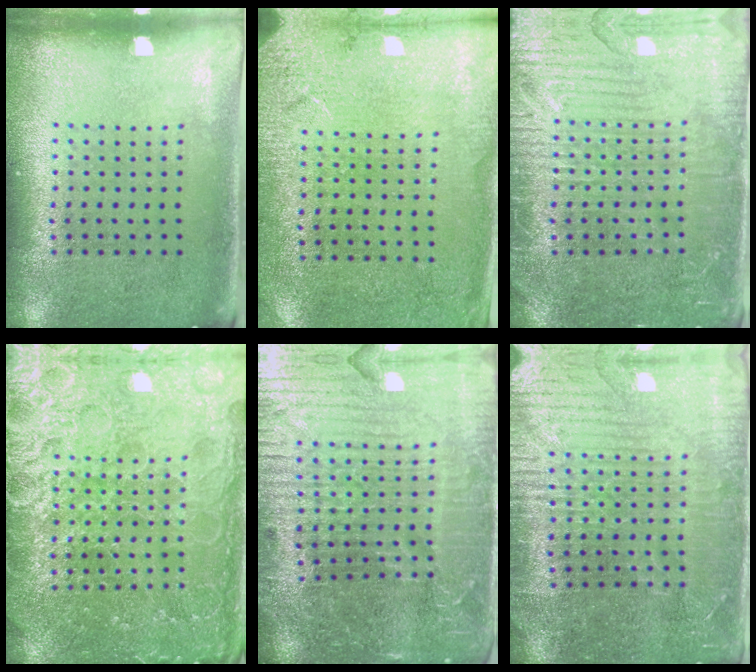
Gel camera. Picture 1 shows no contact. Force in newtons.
{"total": 2.6, "press": 2.5, "slide": 0.5}
{"total": 4.1, "press": 4.0, "slide": 1.1}
{"total": 6.9, "press": 6.9, "slide": 0.8}
{"total": 6.4, "press": 5.6, "slide": 3.0}
{"total": 4.5, "press": 4.3, "slide": 1.5}